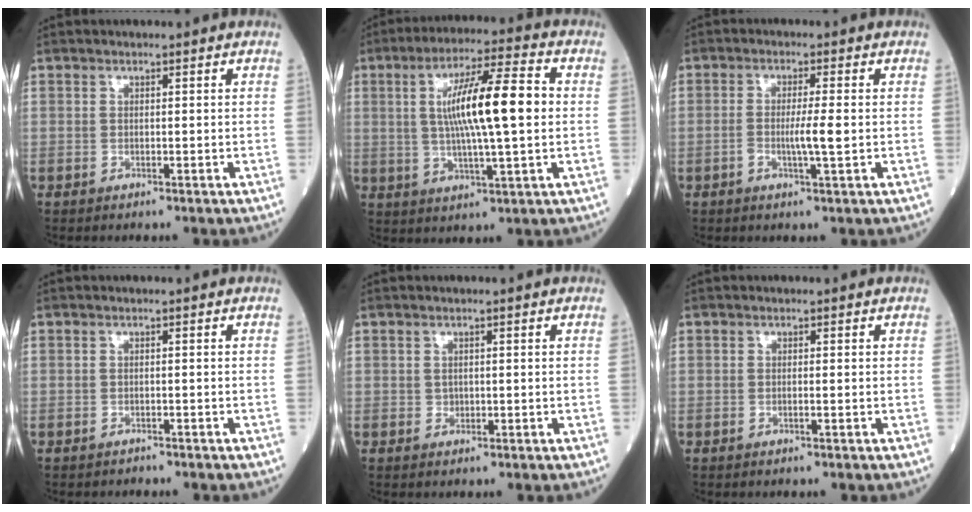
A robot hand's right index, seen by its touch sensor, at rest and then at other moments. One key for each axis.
{"total": 13.4, "fx": 1.3, "fy": 1.2, "fz": 13.3, "tx": -0.233, "ty": 0.014, "tz": 0.020}
{"total": 3.6, "fx": -0.6, "fy": -0.2, "fz": 3.5, "tx": -0.065, "ty": -0.004, "tz": -0.012}
{"total": 1.0, "fx": -0.9, "fy": 0.3, "fz": 0.0, "tx": -0.005, "ty": 0.000, "tz": -0.018}
{"total": 0.6, "fx": -0.1, "fy": 0.6, "fz": 0.1, "tx": 0.000, "ty": 0.002, "tz": -0.002}
{"total": 0.0}